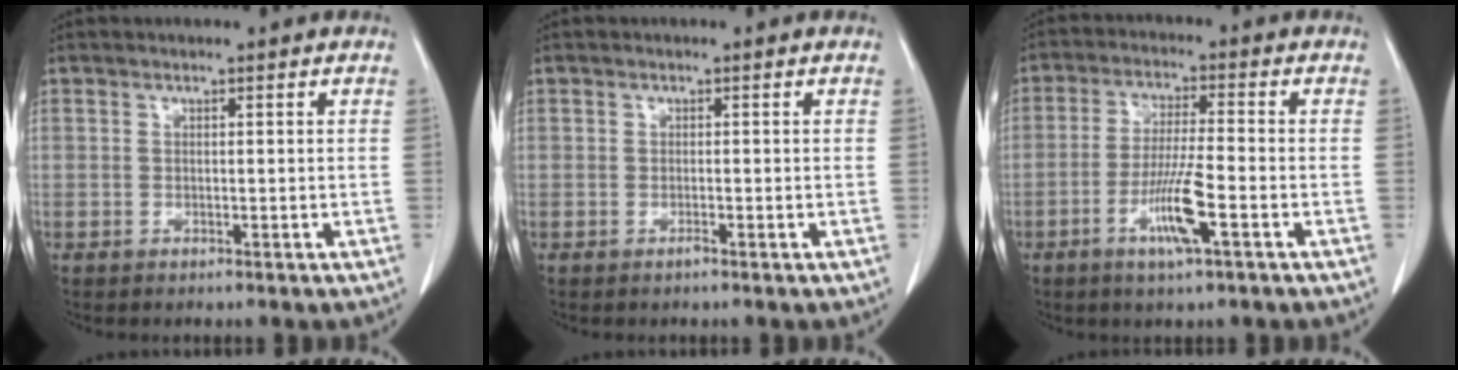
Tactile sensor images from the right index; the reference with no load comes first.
{"total": 0.6, "force": [-0.5, -0.1, 0.3], "torque": [-0.007, 0.000, -0.008]}
{"total": 7.9, "force": [-3.4, 0.0, 7.2], "torque": [-0.140, -0.011, -0.064]}